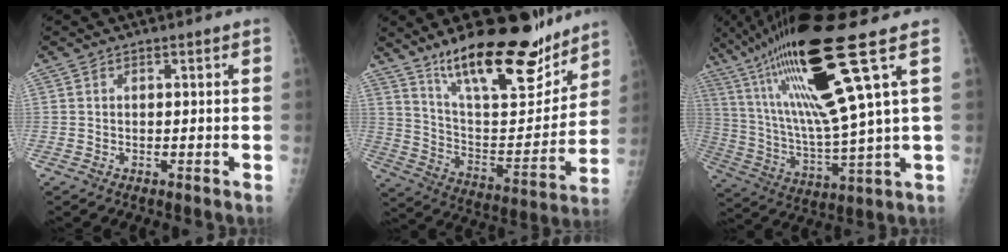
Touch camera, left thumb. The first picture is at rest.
{"total": 24.1, "force": [17.5, 8.0, 14.4], "torque": [-0.179, -0.096, 0.287]}
{"total": 22.8, "force": [11.2, 1.1, 19.8], "torque": [-0.379, -0.037, 0.198]}